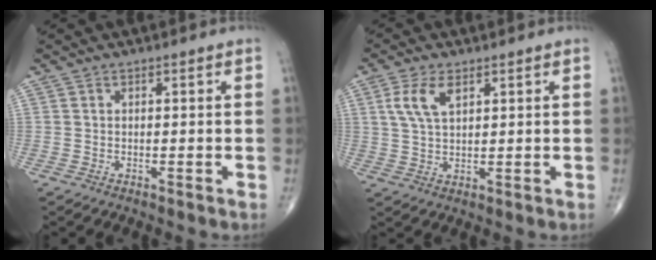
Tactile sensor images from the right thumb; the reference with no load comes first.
{"total": 6.0, "force": [2.4, 3.0, 4.6], "torque": [-0.097, -0.003, 0.051]}